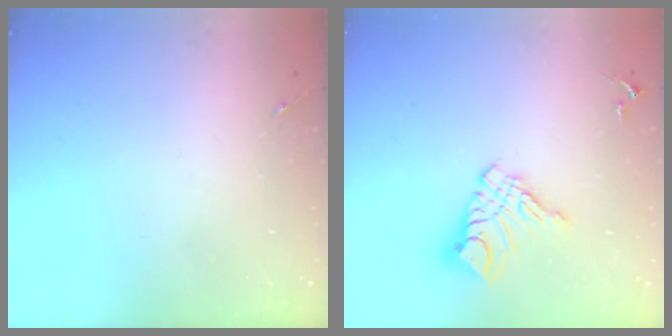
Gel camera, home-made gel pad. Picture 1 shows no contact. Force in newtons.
{"total": 12.1, "press": 12.0, "slide": 1.1}